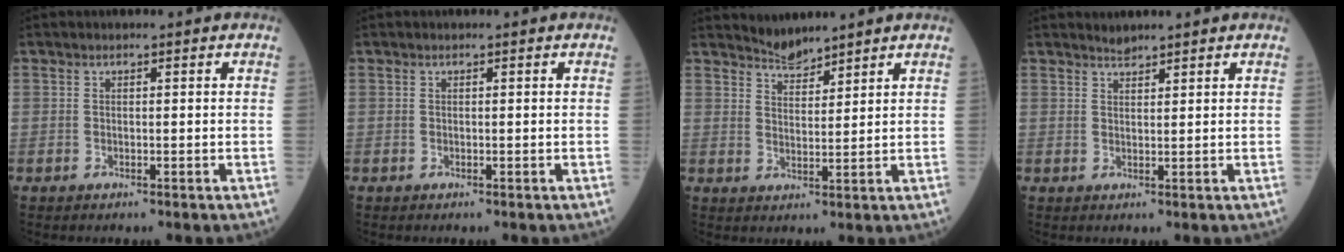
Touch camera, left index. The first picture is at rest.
{"total": 0.0}
{"total": 3.5, "force": [3.5, 0.2, 0.0], "torque": [-0.006, 0.005, 0.066]}
{"total": 1.5, "force": [1.5, 0.0, -0.1], "torque": [-0.006, 0.008, 0.031]}